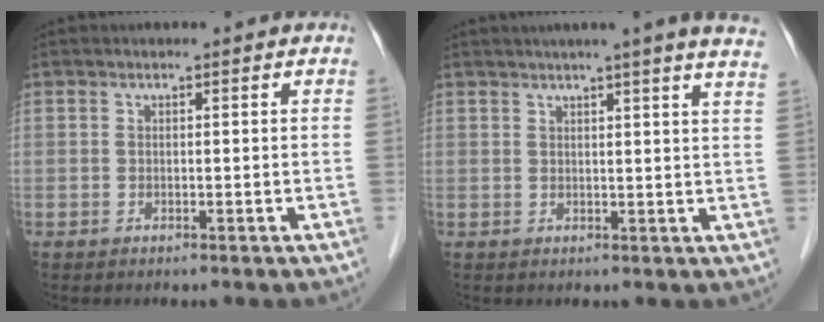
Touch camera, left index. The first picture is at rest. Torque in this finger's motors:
{"motor_torque": [0.15, -1.10, 0.38, 0.08]}